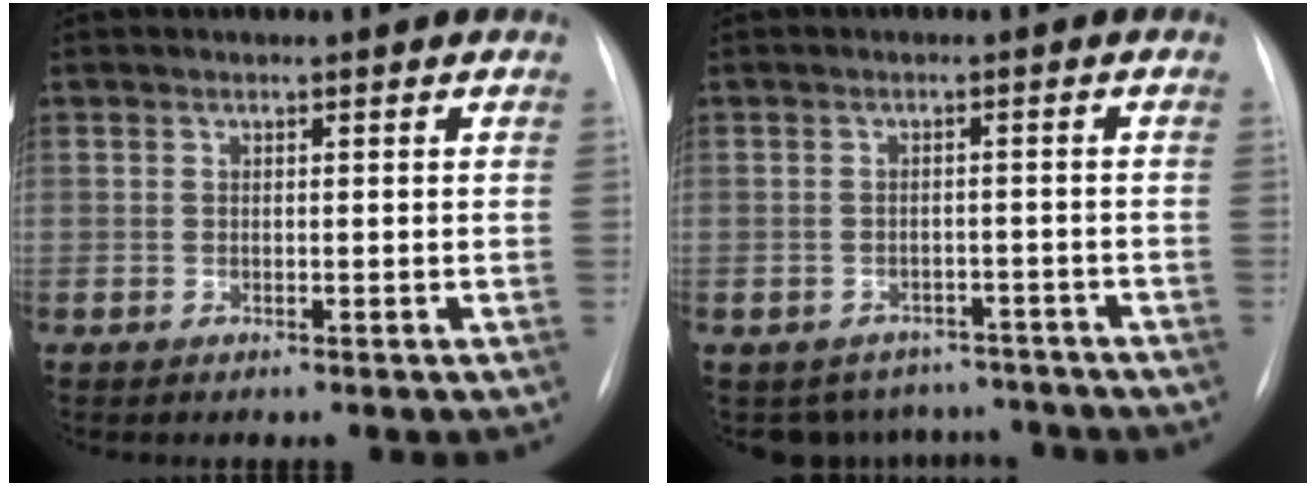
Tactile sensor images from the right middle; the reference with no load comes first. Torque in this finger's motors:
{"motor_torque": [0.20, -0.20, -0.02, 0.00]}